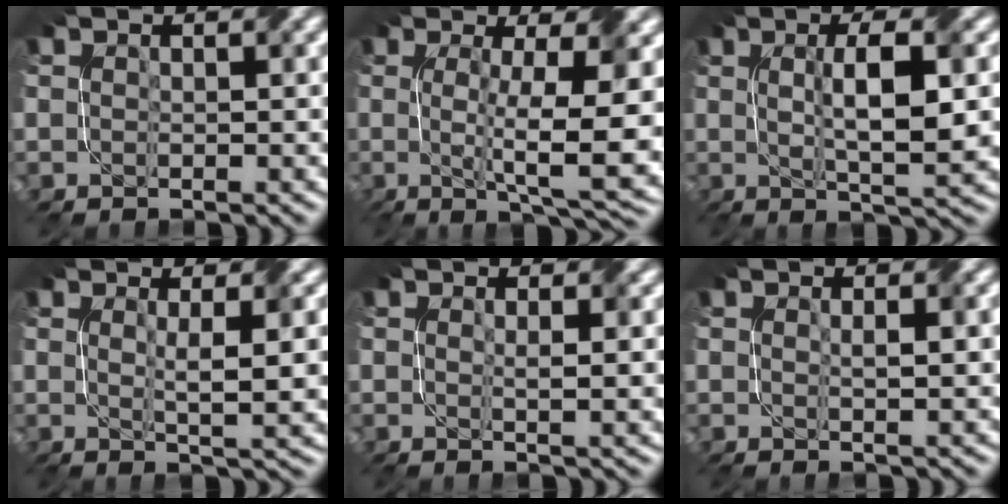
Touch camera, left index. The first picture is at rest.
{"total": 10.2, "force": [0.0, 2.4, 9.9], "torque": [-0.149, -0.008, 0.004]}
{"total": 6.7, "force": [0.6, 1.4, 6.5], "torque": [-0.104, 0.003, 0.012]}
{"total": 4.3, "force": [0.8, 0.7, 4.2], "torque": [-0.065, -0.004, 0.013]}
{"total": 2.1, "force": [0.6, 0.4, 2.0], "torque": [-0.025, 0.000, 0.010]}
{"total": 1.8, "force": [0.4, 0.2, 1.8], "torque": [-0.027, 0.001, 0.007]}